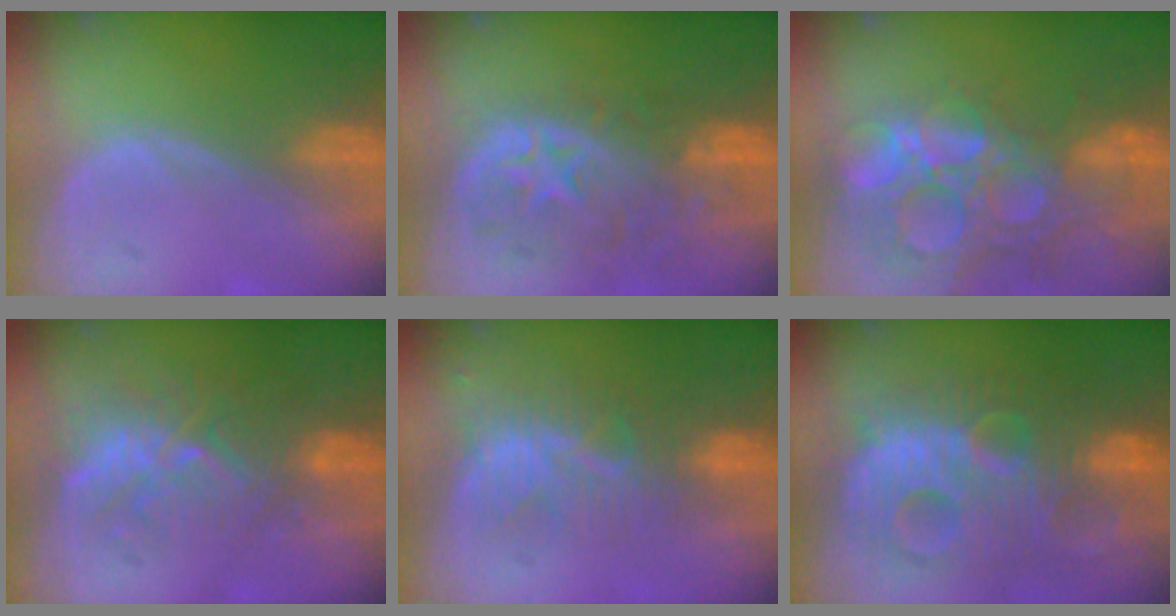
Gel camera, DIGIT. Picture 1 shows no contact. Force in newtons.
{"total": 11.0, "press": 9.8, "slide": 5.1}
{"total": 14.7, "press": 12.1, "slide": 8.3}
{"total": 9.4, "press": 8.7, "slide": 3.5}
{"total": 8.5, "press": 7.7, "slide": 3.6}
{"total": 13.7, "press": 13.6, "slide": 1.1}